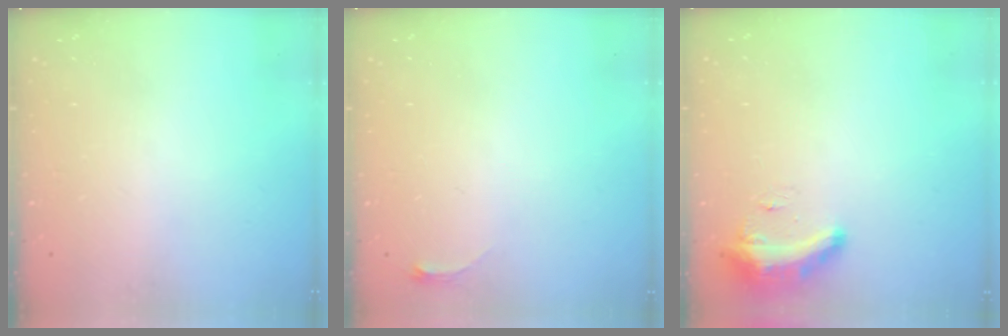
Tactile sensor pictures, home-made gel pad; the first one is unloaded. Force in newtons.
{"total": 2.8, "press": 2.8, "slide": 0.4}
{"total": 8.9, "press": 8.9, "slide": 0.6}